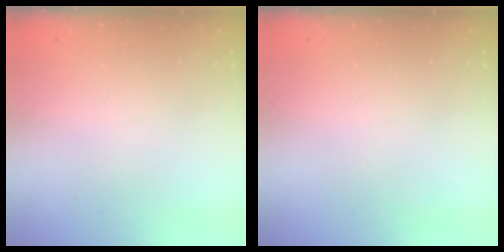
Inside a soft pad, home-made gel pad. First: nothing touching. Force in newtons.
{"total": 0.0}